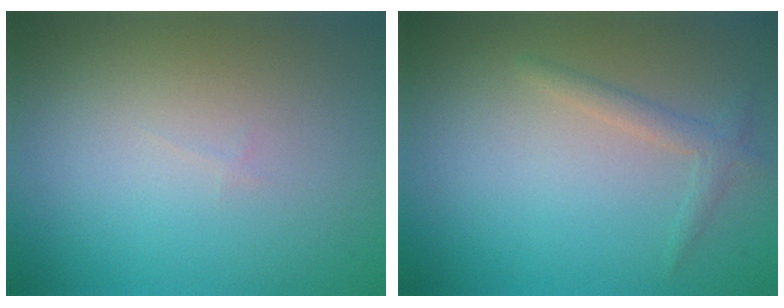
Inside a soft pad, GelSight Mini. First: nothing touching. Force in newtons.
{"total": 1.5, "press": 1.5, "slide": 0.0}